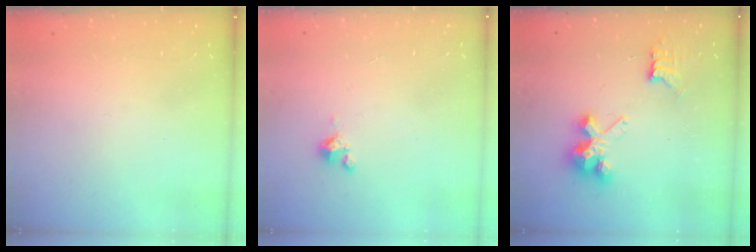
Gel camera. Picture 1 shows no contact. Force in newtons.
{"total": 1.8, "press": 1.7, "slide": 0.4}
{"total": 7.9, "press": 7.9, "slide": 0.6}